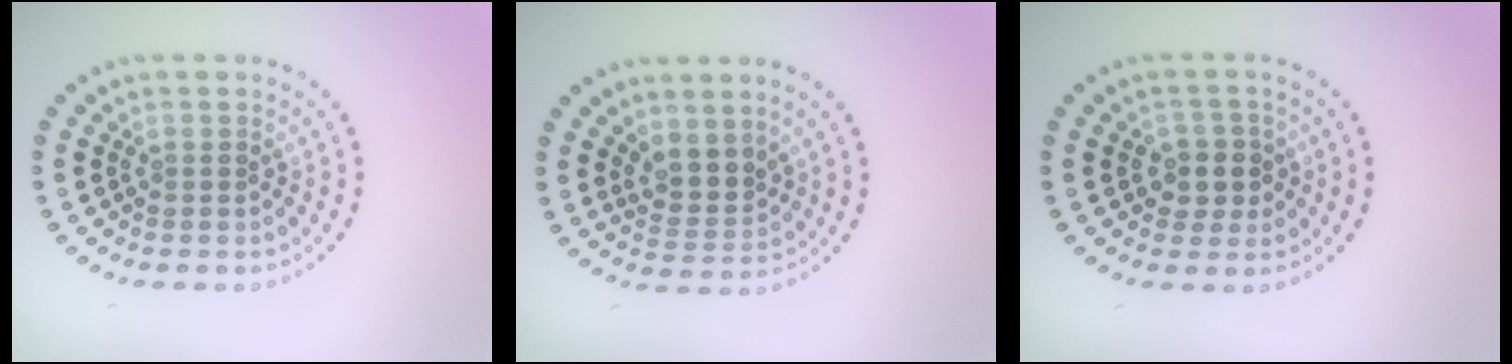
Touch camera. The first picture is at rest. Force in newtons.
{"total": 2.7, "press": 2.2, "slide": 1.5}
{"total": 2.6, "press": 2.4, "slide": 1.1}